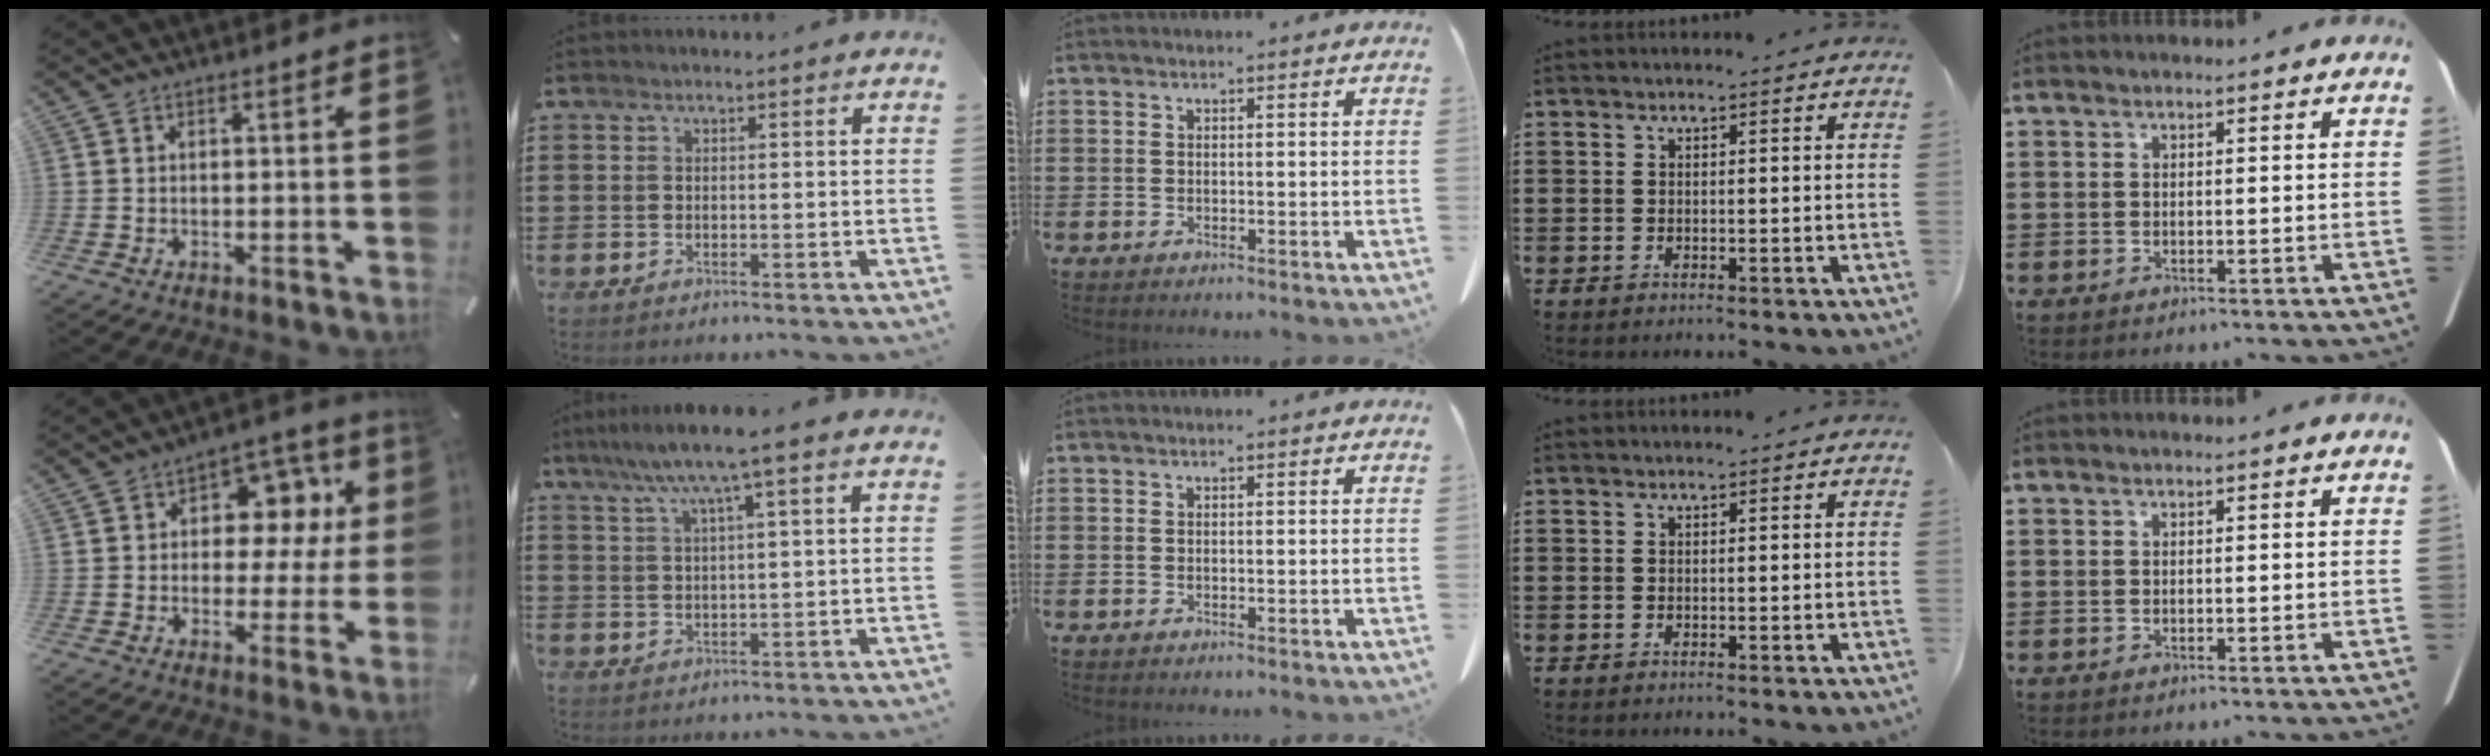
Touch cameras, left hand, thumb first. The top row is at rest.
{"thumb": {"total": 10.7, "force": [2.2, 8.1, 6.6], "torque": [-0.078, -0.017, 0.037]}, "index": {"total": 6.3, "force": [3.6, -0.2, 5.1], "torque": [-0.109, -0.002, 0.058]}}